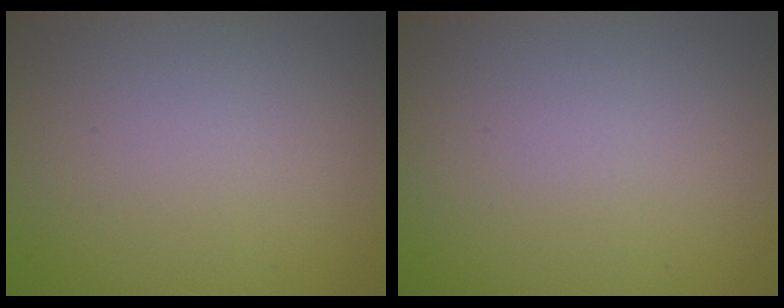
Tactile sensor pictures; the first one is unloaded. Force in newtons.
{"total": 0.0}